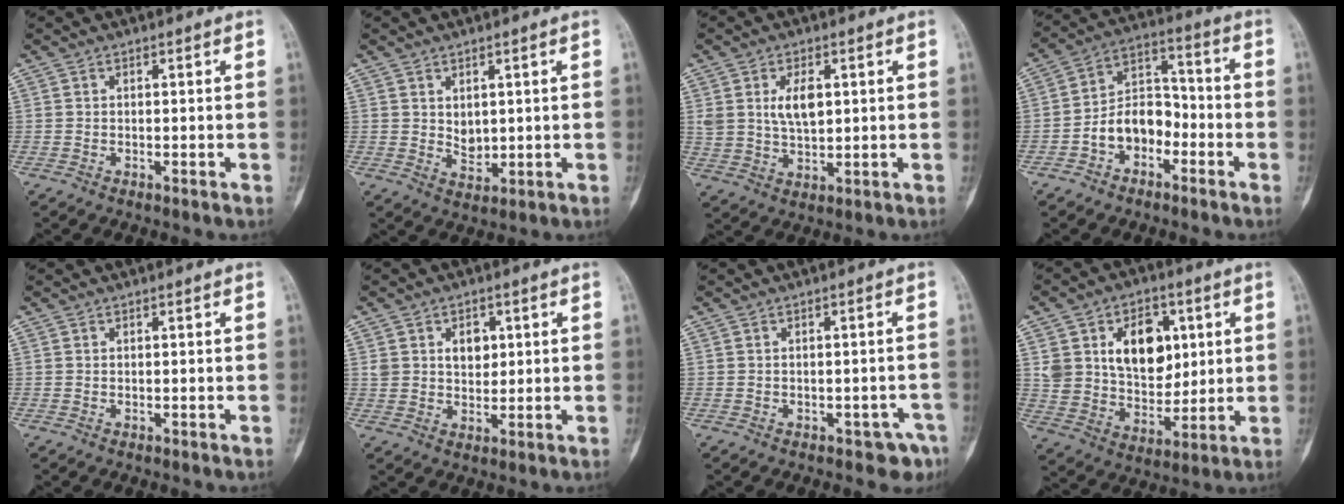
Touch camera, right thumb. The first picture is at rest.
{"total": 3.3, "force": [0.9, 2.3, 2.2], "torque": [-0.024, -0.013, 0.026]}
{"total": 6.6, "force": [1.9, 3.8, 5.1], "torque": [-0.083, -0.010, 0.042]}
{"total": 10.2, "force": [-3.9, 7.1, 6.1], "torque": [-0.079, 0.053, -0.080]}
{"total": 0.0}
{"total": 5.4, "force": [1.7, 4.0, 3.2], "torque": [-0.024, -0.010, 0.030]}
{"total": 3.9, "force": [-2.4, 2.3, 2.2], "torque": [-0.012, 0.016, -0.024]}
{"total": 16.2, "force": [4.9, 11.4, 10.5], "torque": [-0.117, -0.019, 0.095]}